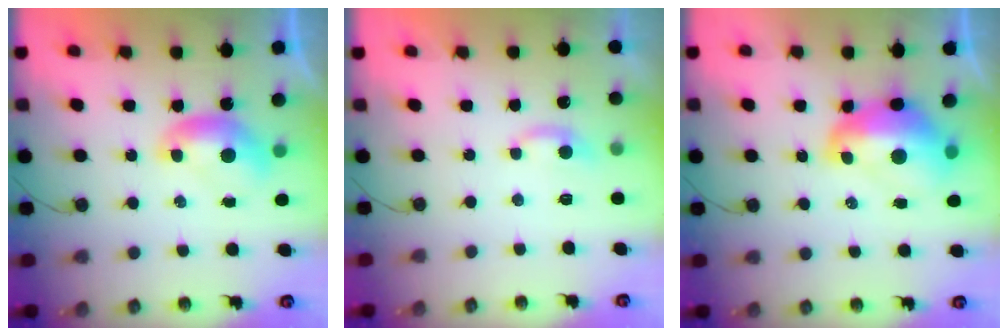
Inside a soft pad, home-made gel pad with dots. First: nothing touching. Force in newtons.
{"total": 2.1, "press": 2.0, "slide": 0.5}
{"total": 6.0, "press": 5.9, "slide": 1.1}